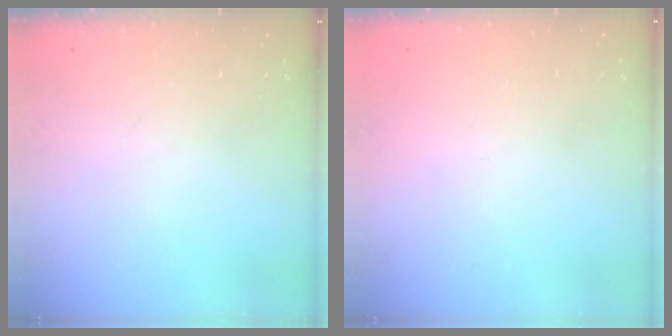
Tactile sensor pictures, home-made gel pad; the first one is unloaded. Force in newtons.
{"total": 2.3, "press": 2.3, "slide": 0.1}